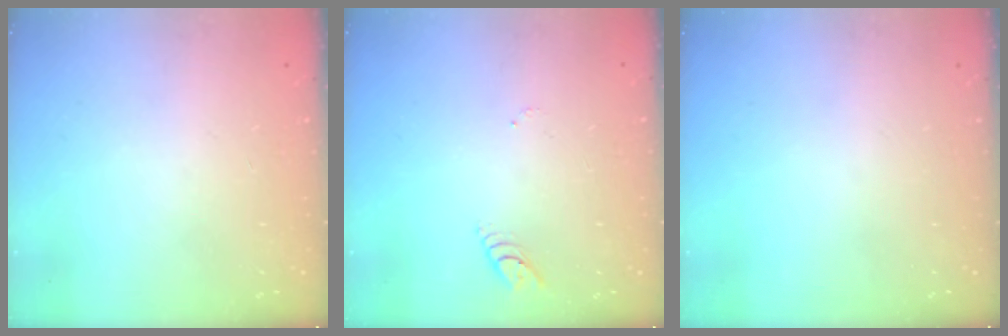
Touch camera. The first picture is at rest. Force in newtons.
{"total": 2.9, "press": 2.8, "slide": 0.4}
{"total": 0.0}